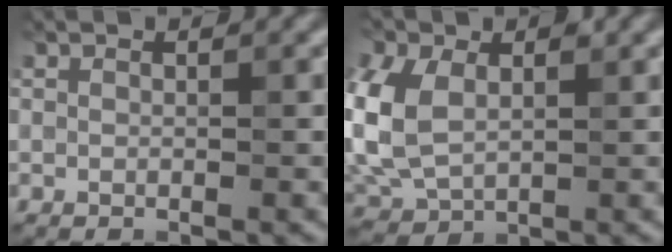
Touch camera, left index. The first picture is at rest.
{"total": 7.7, "force": [1.0, 5.4, 5.4], "torque": [-0.152, 0.002, 0.018]}